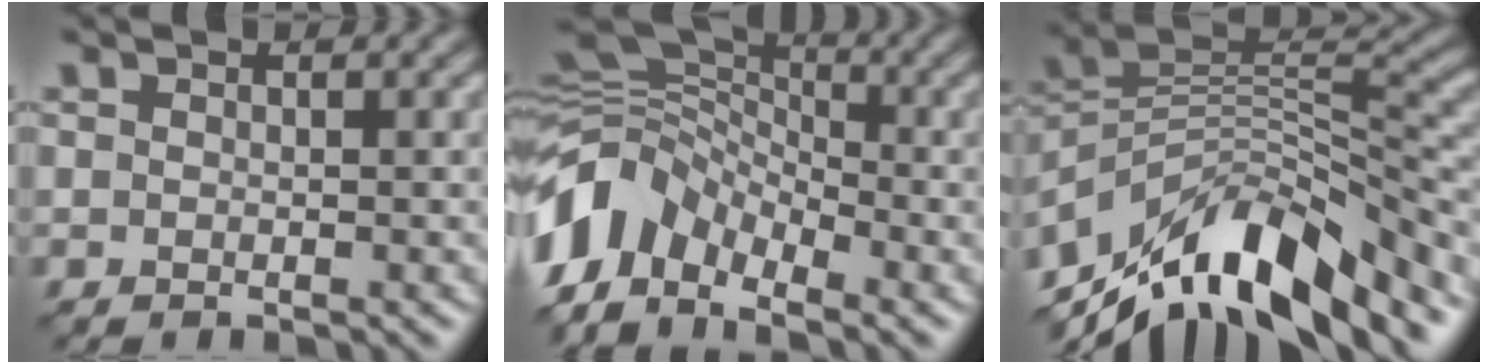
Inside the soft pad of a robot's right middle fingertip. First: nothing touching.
{"total": 7.4, "force": [-4.5, 4.2, 4.1], "torque": [-0.082, 0.003, -0.102]}
{"total": 11.6, "force": [-8.8, 3.3, 6.8], "torque": [-0.124, 0.020, -0.165]}